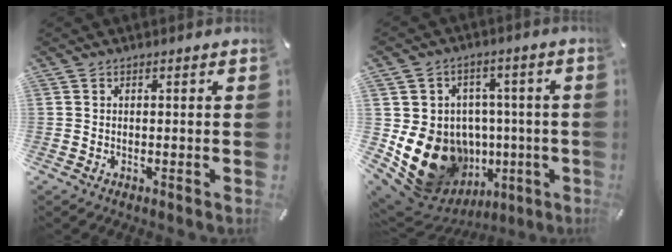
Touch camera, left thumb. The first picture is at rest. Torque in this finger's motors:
{"motor_torque": [0.73, 0.95, 1.27, 0.55, 0.31]}